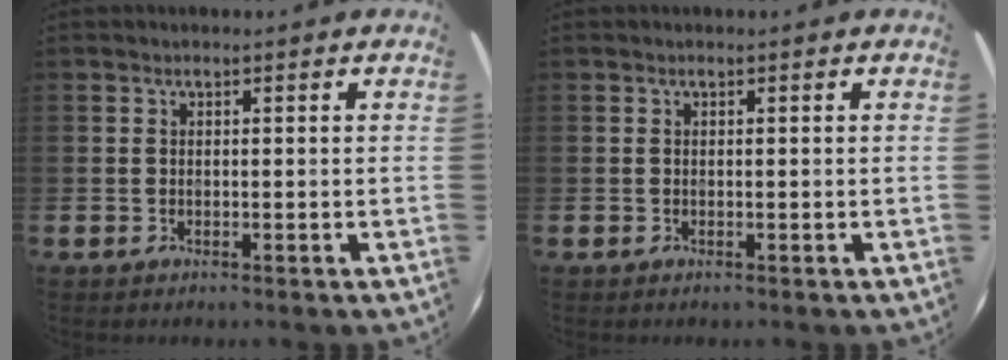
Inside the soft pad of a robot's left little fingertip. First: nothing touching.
{"total": 0.0}